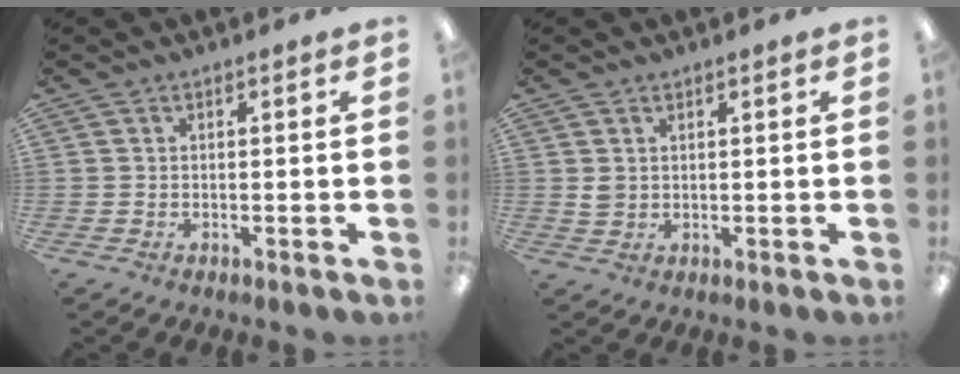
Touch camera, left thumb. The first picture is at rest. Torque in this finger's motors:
{"motor_torque": [0.42, 0.41, 0.40, -0.42, -0.02]}